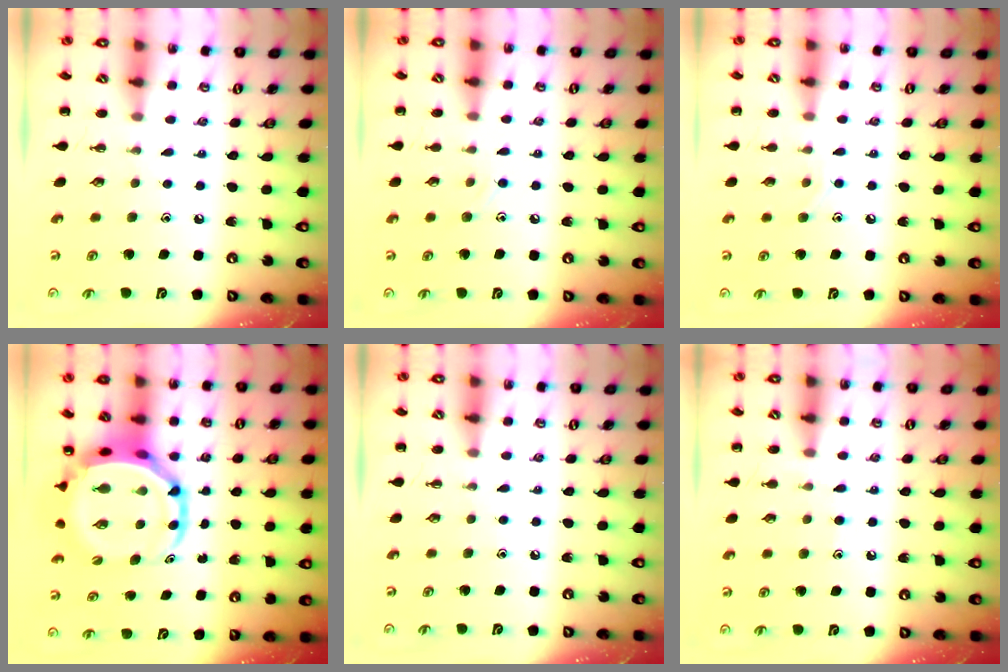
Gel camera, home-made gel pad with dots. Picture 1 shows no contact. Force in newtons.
{"total": 5.9, "press": 5.6, "slide": 2.0}
{"total": 6.3, "press": 6.1, "slide": 1.5}
{"total": 8.1, "press": 7.8, "slide": 2.4}
{"total": 0.0}
{"total": 5.7, "press": 5.4, "slide": 1.9}